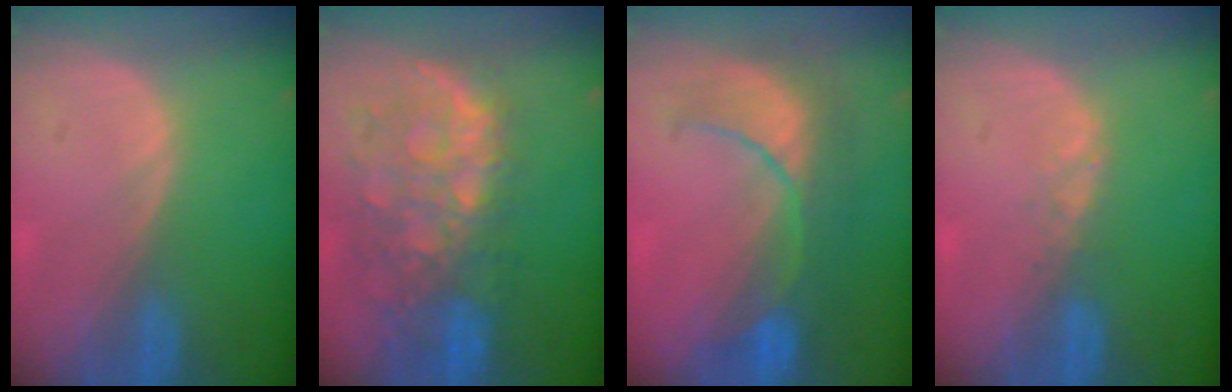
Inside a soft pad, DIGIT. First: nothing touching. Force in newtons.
{"total": 11.1, "press": 9.6, "slide": 5.6}
{"total": 8.1, "press": 8.1, "slide": 0.7}
{"total": 1.0, "press": 1.0, "slide": 0.2}